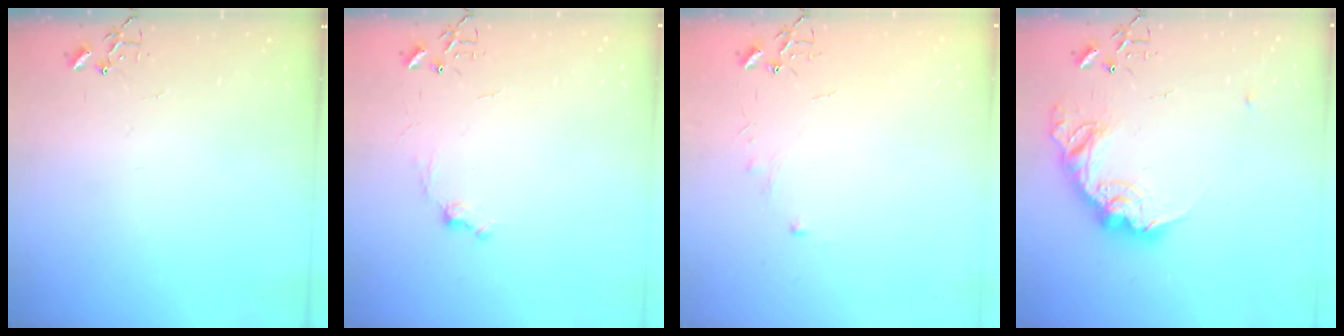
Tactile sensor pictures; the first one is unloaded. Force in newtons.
{"total": 5.8, "press": 5.7, "slide": 0.7}
{"total": 3.9, "press": 3.9, "slide": 0.6}
{"total": 16.0, "press": 16.0, "slide": 1.0}